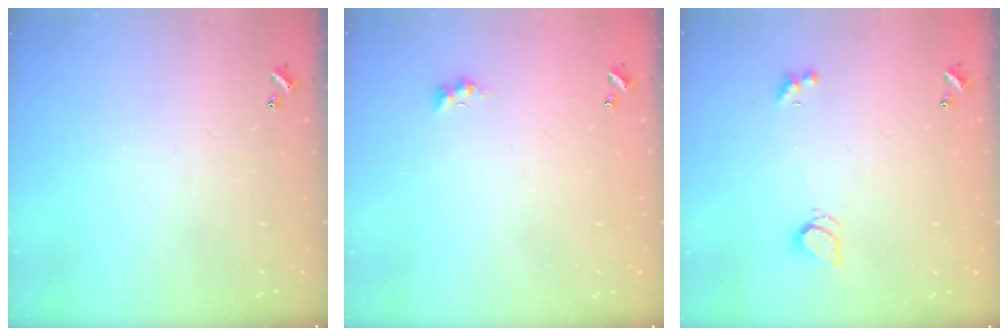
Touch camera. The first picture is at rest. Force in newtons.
{"total": 1.6, "press": 1.5, "slide": 0.6}
{"total": 1.4, "press": 1.4, "slide": 0.5}